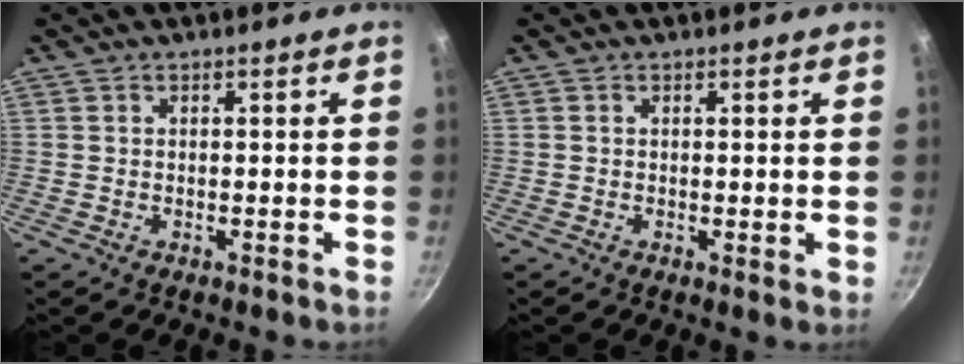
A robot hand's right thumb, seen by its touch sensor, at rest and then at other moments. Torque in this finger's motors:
{"motor_torque": [-0.20, 0.09, -0.17, 0.02, -0.03]}